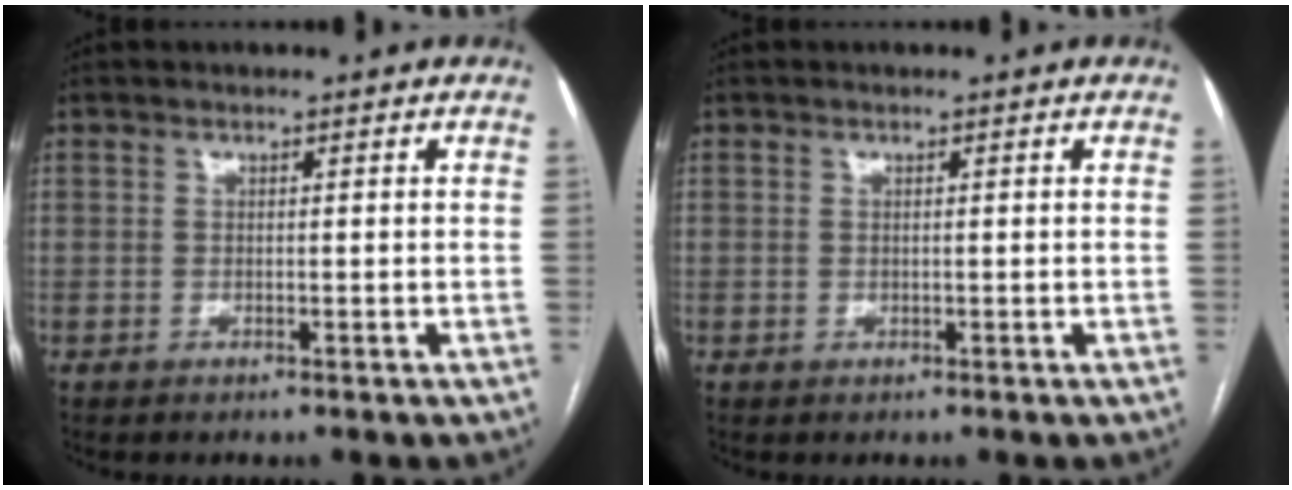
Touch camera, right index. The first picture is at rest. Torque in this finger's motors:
{"motor_torque": [-0.07, -0.04, -0.03, 0.01]}